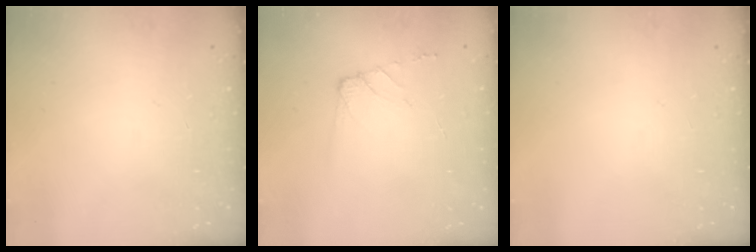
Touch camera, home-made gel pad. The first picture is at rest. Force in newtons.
{"total": 7.0, "press": 6.9, "slide": 1.0}
{"total": 0.0}